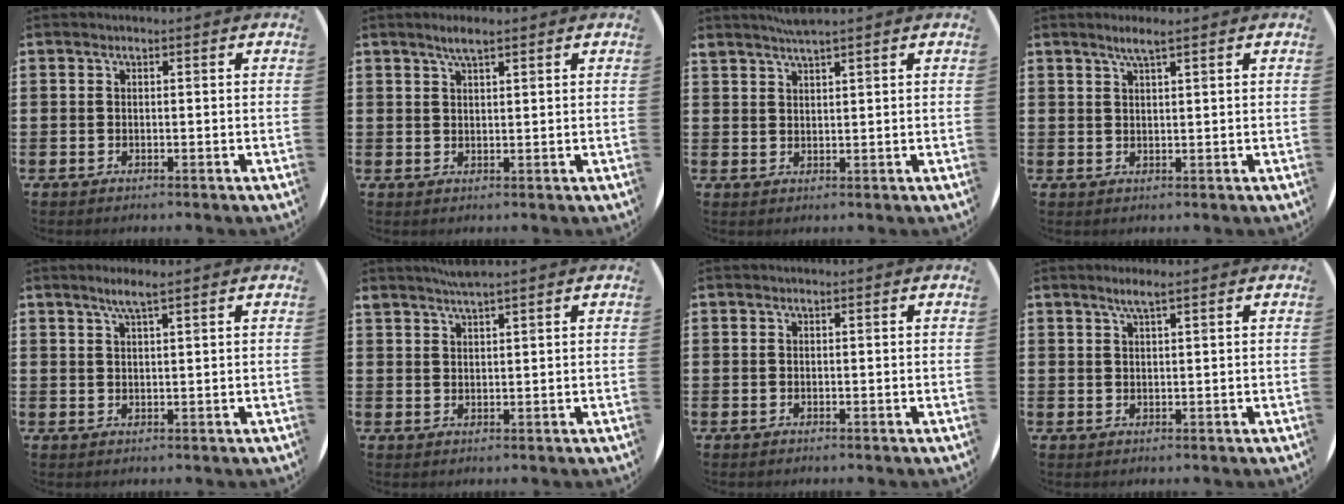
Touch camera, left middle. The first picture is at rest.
{"total": 2.5, "force": [2.0, 0.4, 1.5], "torque": [-0.032, 0.004, 0.035]}
{"total": 2.4, "force": [2.3, -0.2, 0.9], "torque": [-0.019, -0.001, 0.042]}
{"total": 2.4, "force": [1.8, 0.0, 1.6], "torque": [-0.032, 0.002, 0.031]}
{"total": 2.7, "force": [1.9, 0.0, 1.8], "torque": [-0.038, 0.002, 0.034]}
{"total": 2.5, "force": [2.3, -0.2, 0.9], "torque": [-0.021, -0.002, 0.044]}
{"total": 0.0}
{"total": 2.1, "force": [1.5, 0.0, 1.5], "torque": [-0.030, 0.002, 0.027]}